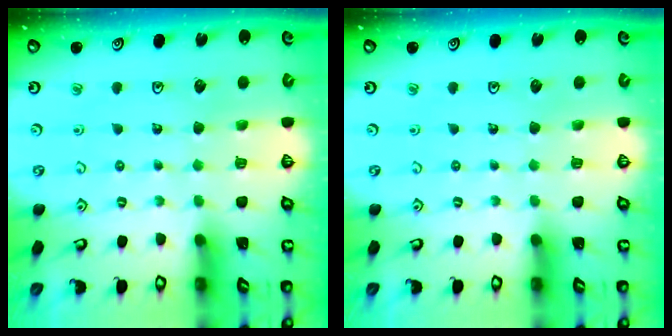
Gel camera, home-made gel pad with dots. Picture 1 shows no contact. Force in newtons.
{"total": 0.0}